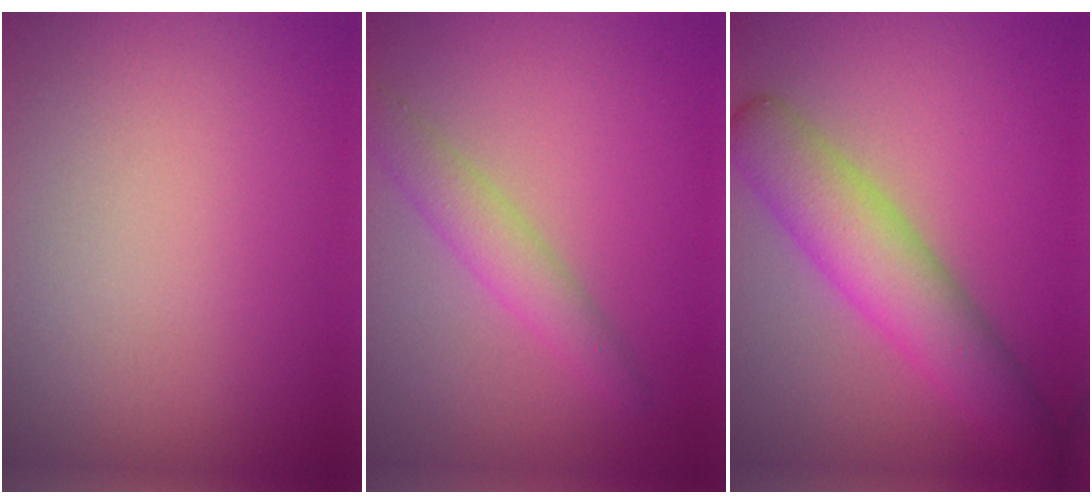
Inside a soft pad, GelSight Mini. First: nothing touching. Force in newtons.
{"total": 3.0, "press": 3.0, "slide": 0.3}
{"total": 6.3, "press": 6.3, "slide": 0.2}